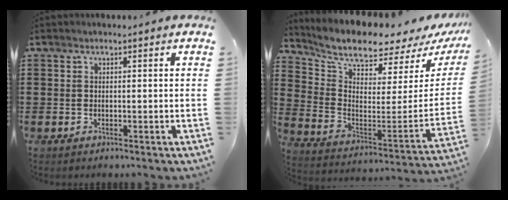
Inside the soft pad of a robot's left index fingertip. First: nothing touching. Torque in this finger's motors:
{"motor_torque": [2.14, 0.00, 1.05, 0.21]}